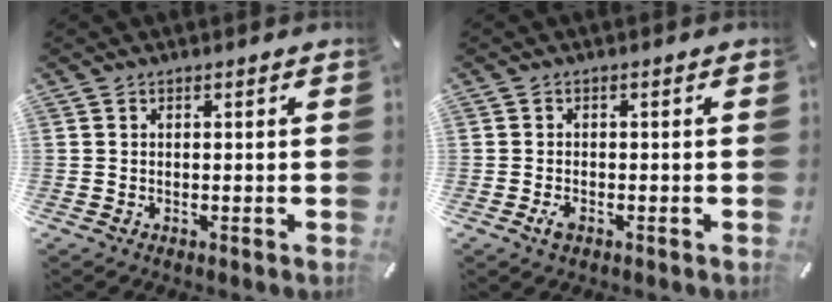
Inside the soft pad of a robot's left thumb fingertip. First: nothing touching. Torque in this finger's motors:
{"motor_torque": [0.31, 0.35, -0.01, 0.02, -0.03]}